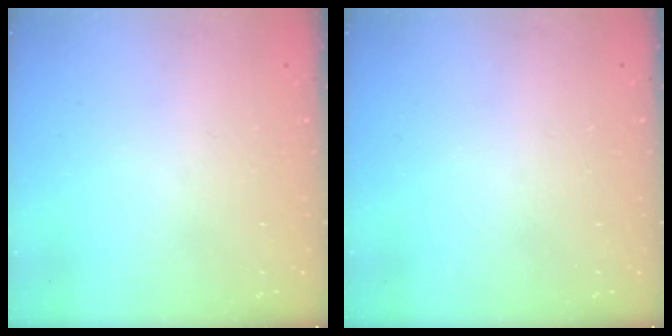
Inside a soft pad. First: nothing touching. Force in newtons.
{"total": 0.0}